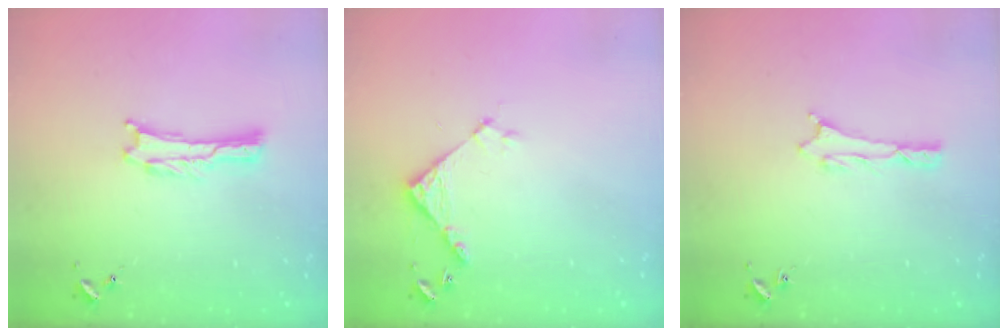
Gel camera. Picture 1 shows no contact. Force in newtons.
{"total": 4.0, "press": 4.0, "slide": 0.3}
{"total": 0.8, "press": 0.8, "slide": 0.2}